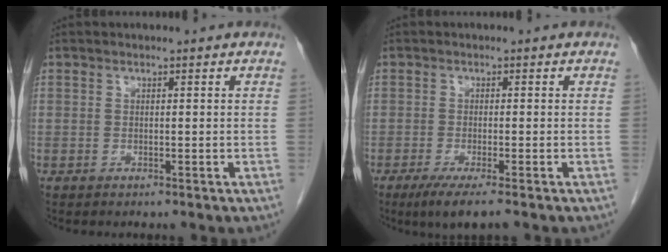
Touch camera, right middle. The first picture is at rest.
{"total": 4.5, "force": [-3.1, -0.1, 3.3], "torque": [-0.058, -0.016, -0.055]}